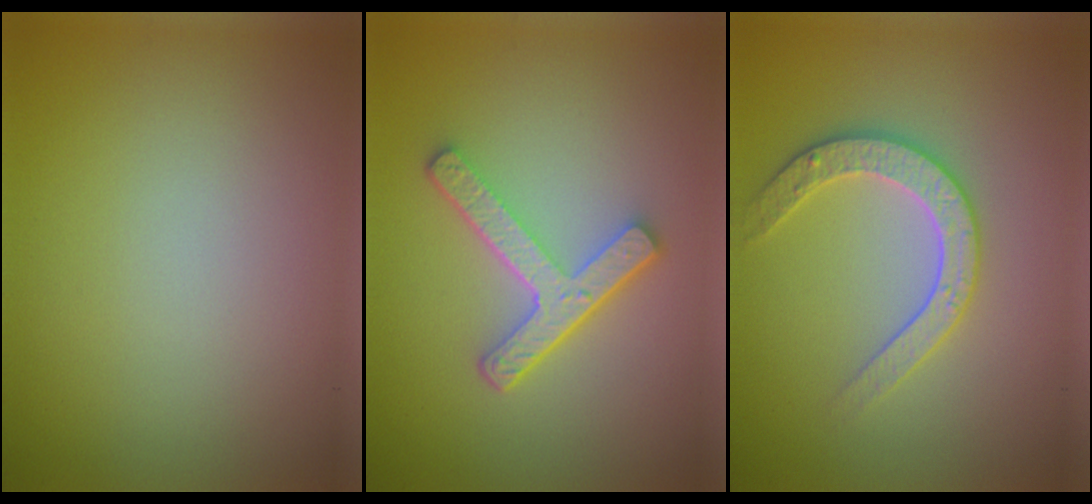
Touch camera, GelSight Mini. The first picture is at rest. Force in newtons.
{"total": 4.4, "press": 3.2, "slide": 3.0}
{"total": 3.0, "press": 2.9, "slide": 0.5}